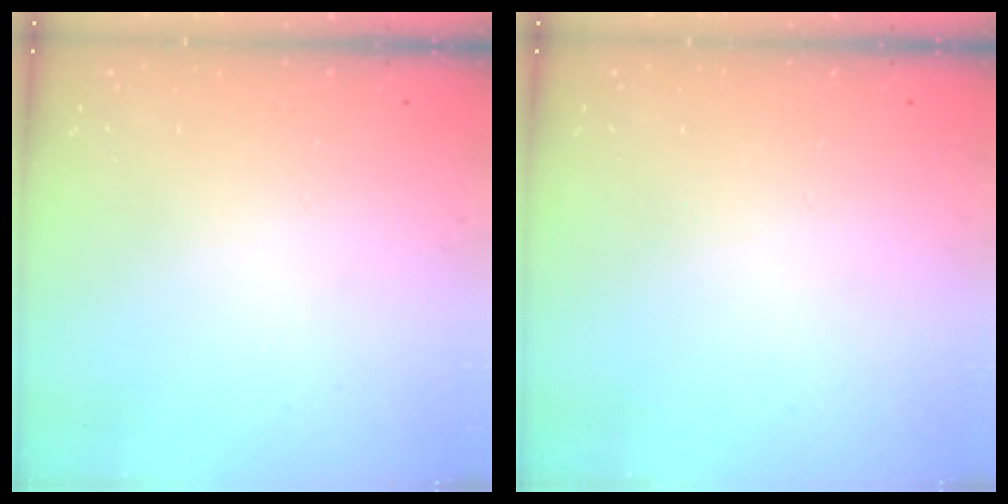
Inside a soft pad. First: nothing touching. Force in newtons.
{"total": 0.0}